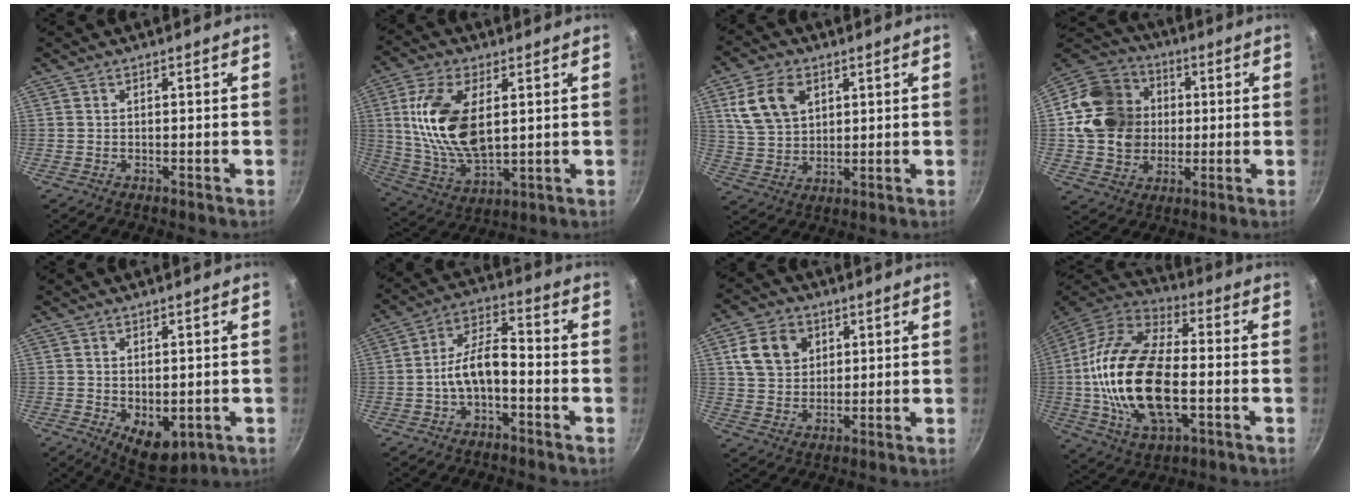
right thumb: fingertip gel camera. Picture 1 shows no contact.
{"total": 17.2, "force": [3.1, 8.9, 14.4], "torque": [-0.282, -0.014, 0.068]}
{"total": 10.8, "force": [4.3, 7.2, 6.8], "torque": [-0.113, -0.008, 0.088]}
{"total": 17.8, "force": [0.7, 15.1, 9.4], "torque": [-0.158, 0.016, 0.014]}
{"total": 8.0, "force": [-2.1, 4.6, 6.2], "torque": [-0.078, -0.010, -0.013]}
{"total": 8.8, "force": [-2.2, 4.6, 7.2], "torque": [-0.127, 0.043, -0.046]}
{"total": 9.7, "force": [3.5, 7.6, 4.9], "torque": [-0.065, -0.006, 0.067]}
{"total": 24.9, "force": [-2.8, 12.7, 21.2], "torque": [-0.424, 0.011, -0.049]}